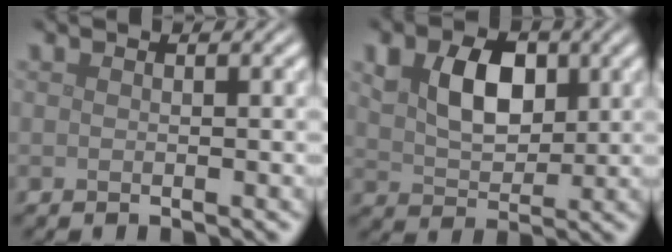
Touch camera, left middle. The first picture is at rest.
{"total": 5.3, "force": [1.6, 3.4, 3.7], "torque": [-0.073, 0.002, 0.028]}